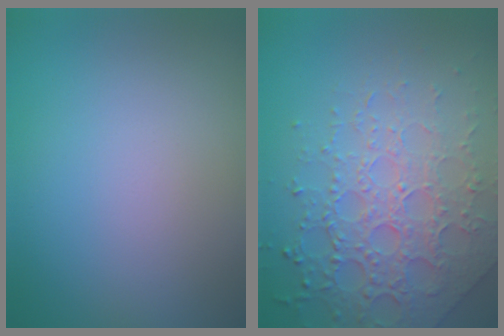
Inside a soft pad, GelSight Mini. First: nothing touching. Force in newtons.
{"total": 7.7, "press": 5.4, "slide": 5.5}